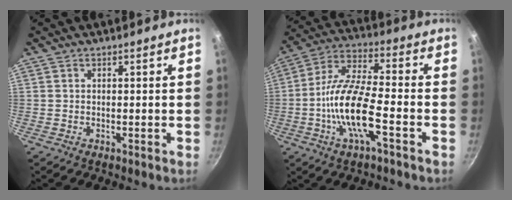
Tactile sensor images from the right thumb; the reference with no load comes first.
{"total": 14.0, "force": [-4.6, 4.3, 12.5], "torque": [-0.244, 0.034, -0.099]}